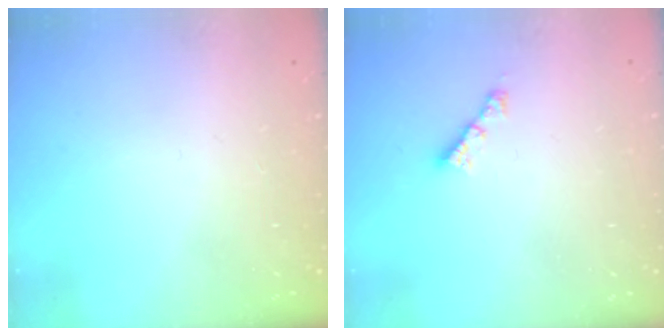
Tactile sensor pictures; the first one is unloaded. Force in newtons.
{"total": 2.6, "press": 2.6, "slide": 0.1}